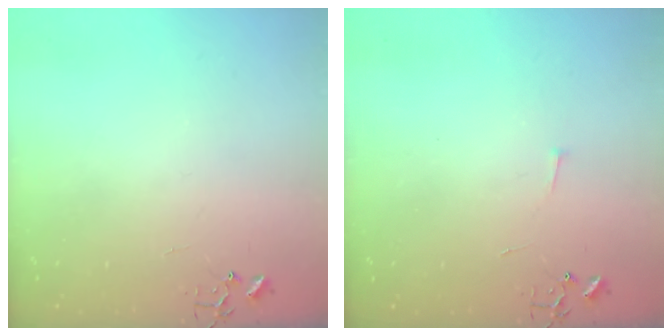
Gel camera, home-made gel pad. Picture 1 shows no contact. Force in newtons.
{"total": 3.0, "press": 2.9, "slide": 0.3}